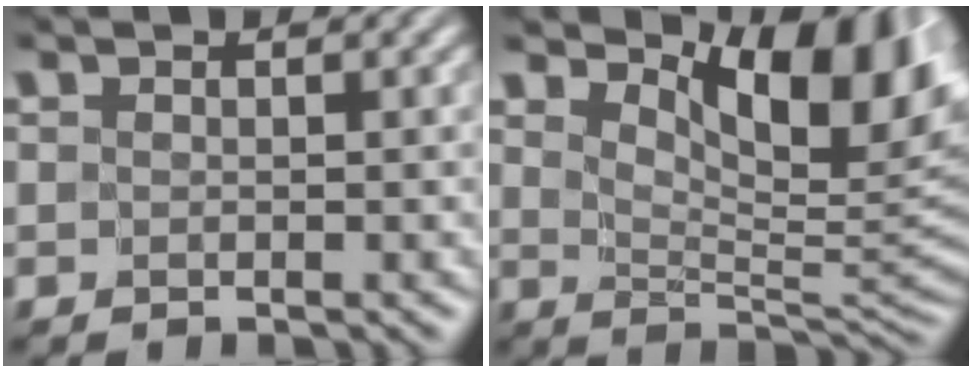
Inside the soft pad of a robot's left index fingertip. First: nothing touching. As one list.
[{"total": 10.0, "force": [5.0, 3.8, 7.8], "torque": [-0.114, 0.000, 0.085]}]